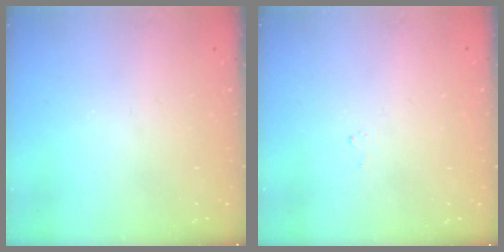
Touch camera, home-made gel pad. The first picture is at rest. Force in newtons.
{"total": 3.1, "press": 3.1, "slide": 0.0}